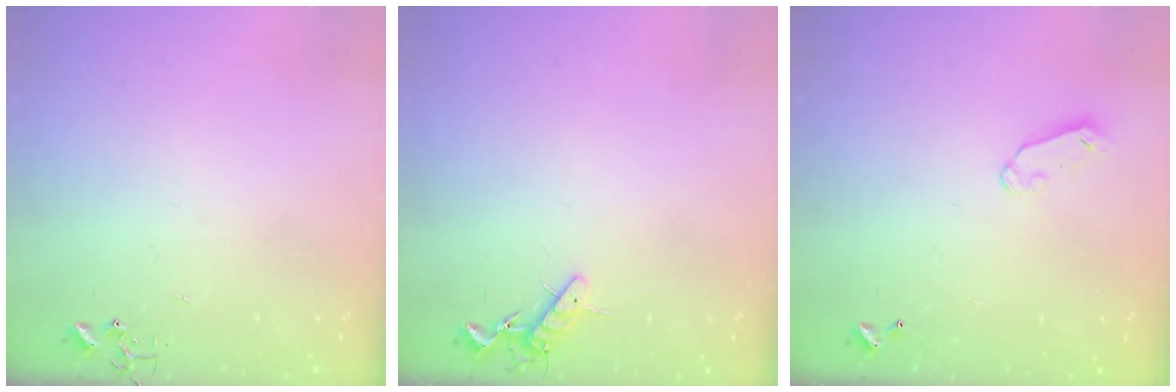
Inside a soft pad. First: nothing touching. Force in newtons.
{"total": 8.0, "press": 7.9, "slide": 1.4}
{"total": 5.9, "press": 5.9, "slide": 0.6}